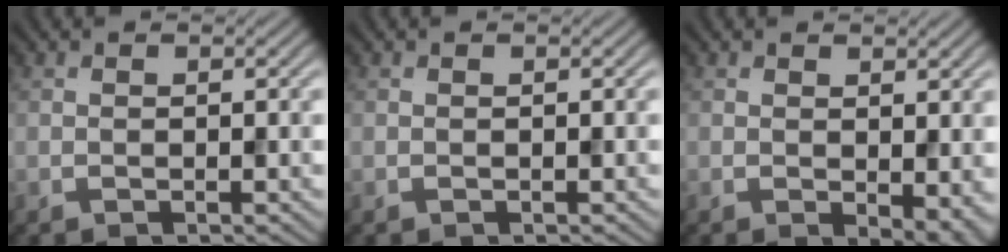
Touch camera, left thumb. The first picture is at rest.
{"total": 0.0}
{"total": 3.8, "force": [-0.4, 1.9, 3.3], "torque": [-0.041, -0.009, -0.001]}